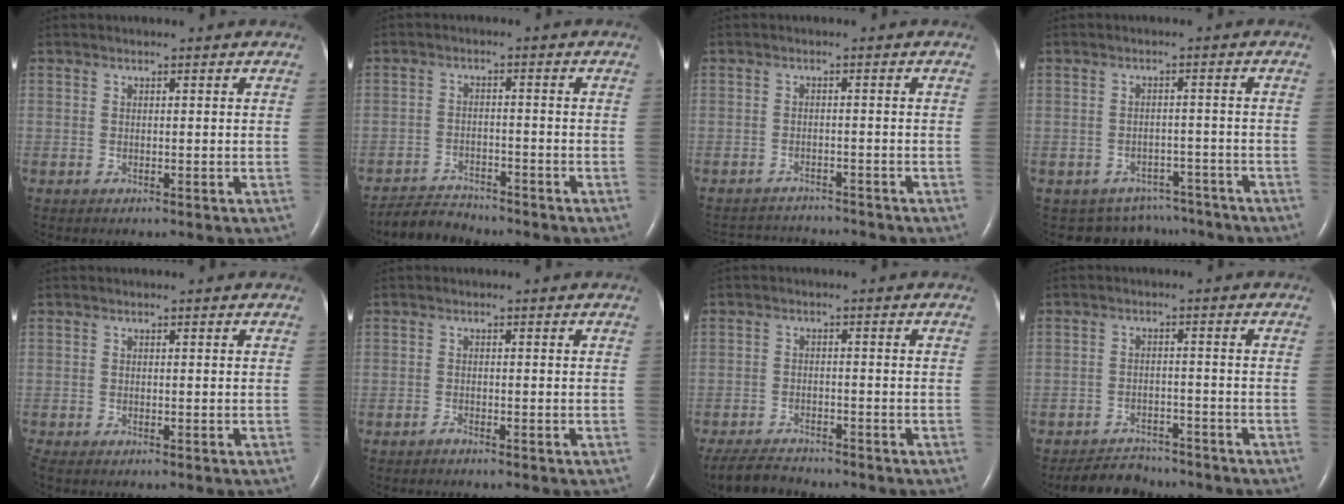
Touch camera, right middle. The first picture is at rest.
{"total": 4.4, "force": [-4.4, 0.5, -0.3], "torque": [0.000, -0.013, -0.078]}
{"total": 6.8, "force": [-6.8, 0.5, 0.6], "torque": [-0.011, 0.002, -0.099]}
{"total": 8.4, "force": [-7.3, 4.0, -0.3], "torque": [0.003, 0.020, -0.085]}
{"total": 0.6, "force": [-0.5, 0.0, 0.3], "torque": [-0.011, -0.005, -0.012]}
{"total": 0.6, "force": [-0.6, 0.0, 0.1], "torque": [-0.005, -0.001, -0.010]}
{"total": 5.7, "force": [-5.4, 1.1, 1.5], "torque": [-0.030, -0.019, -0.092]}
{"total": 5.2, "force": [-4.9, 1.7, 0.4], "torque": [-0.013, -0.008, -0.082]}